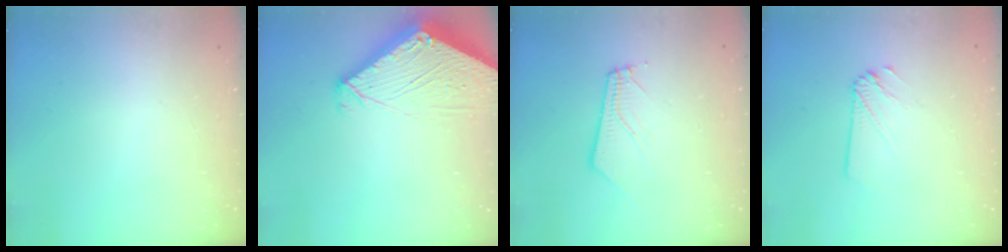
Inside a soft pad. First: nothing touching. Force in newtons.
{"total": 4.2, "press": 4.2, "slide": 0.4}
{"total": 3.7, "press": 3.7, "slide": 0.2}
{"total": 2.2, "press": 2.2, "slide": 0.1}